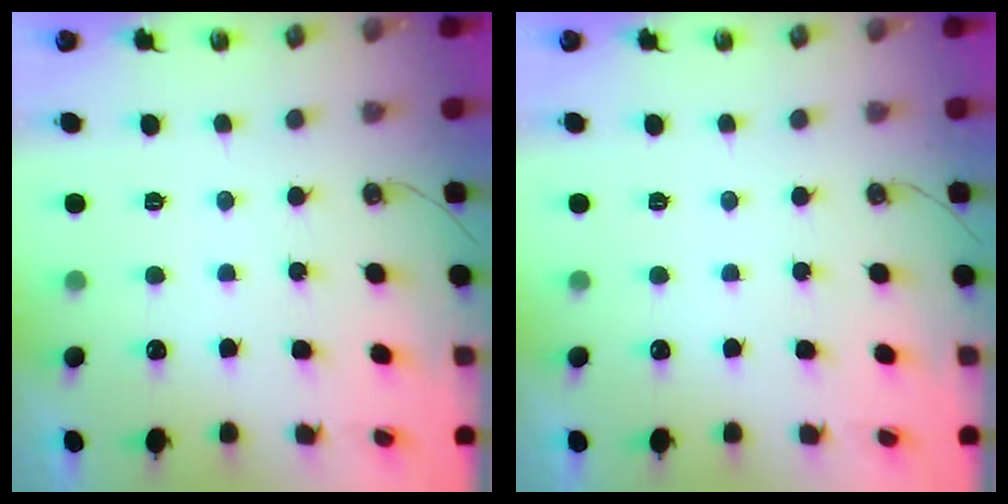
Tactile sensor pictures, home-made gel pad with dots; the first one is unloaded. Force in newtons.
{"total": 0.0}